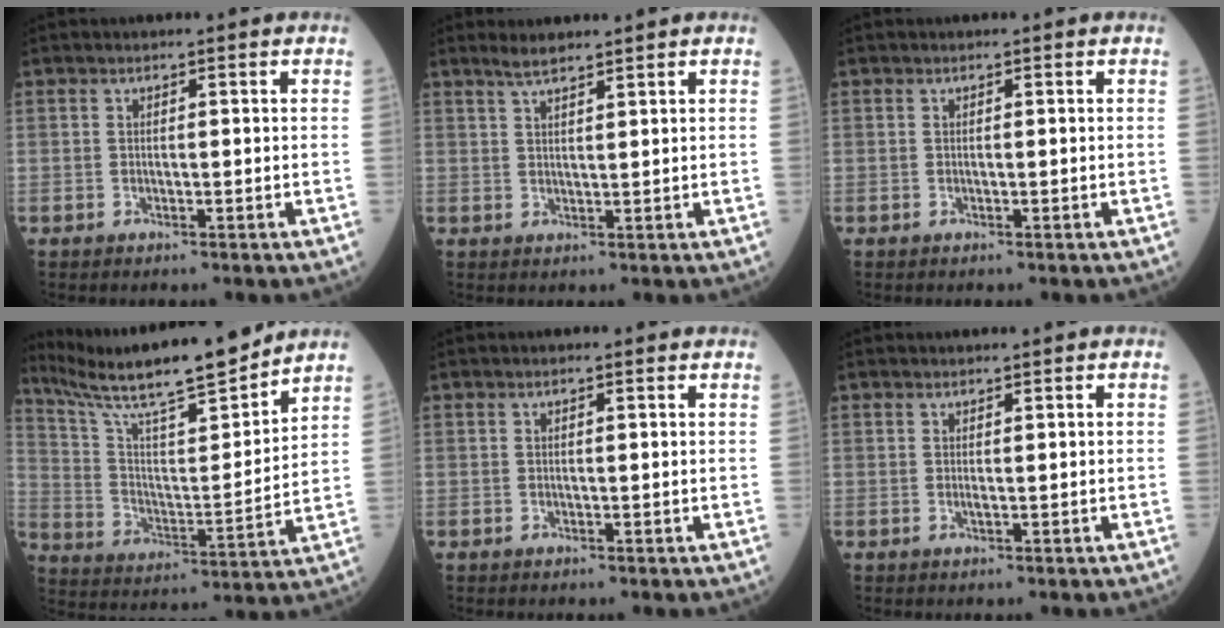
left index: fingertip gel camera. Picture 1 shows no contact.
{"total": 2.8, "force": [2.6, 0.1, 1.2], "torque": [-0.030, 0.010, 0.050]}
{"total": 0.0}
{"total": 19.3, "force": [17.0, 1.1, 9.2], "torque": [-0.167, -0.002, 0.283]}
{"total": 1.0, "force": [0.8, 0.3, 0.6], "torque": [-0.013, 0.009, 0.009]}
{"total": 1.3, "force": [0.9, 0.1, 0.9], "torque": [-0.020, 0.007, 0.015]}